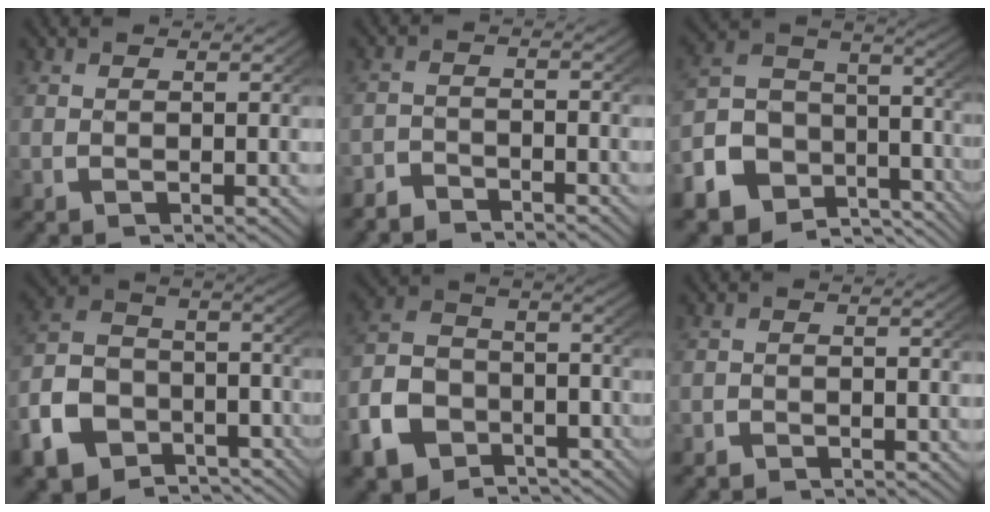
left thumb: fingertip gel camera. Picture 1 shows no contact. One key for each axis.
{"total": 3.1, "fx": -3.0, "fy": 0.8, "fz": 0.1, "tx": 0.003, "ty": -0.012, "tz": -0.057}
{"total": 12.3, "fx": -4.0, "fy": 8.7, "fz": 7.7, "tx": -0.163, "ty": -0.036, "tz": -0.061}
{"total": 14.7, "fx": -5.7, "fy": 10.9, "fz": 8.0, "tx": -0.184, "ty": -0.059, "tz": -0.084}
{"total": 13.6, "fx": -6.1, "fy": 10.2, "fz": 6.8, "tx": -0.153, "ty": -0.054, "tz": -0.091}
{"total": 1.8, "fx": -1.7, "fy": 0.6, "fz": 0.0, "tx": 0.003, "ty": -0.010, "tz": -0.032}